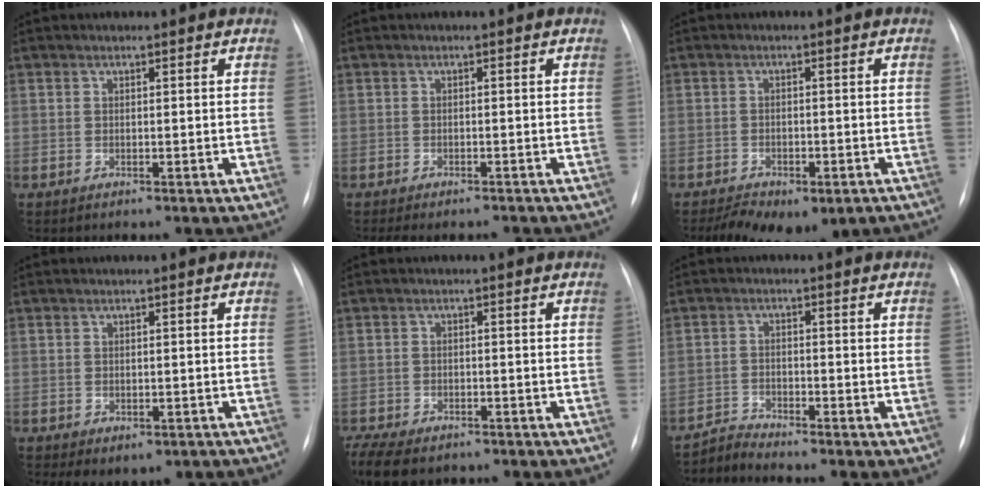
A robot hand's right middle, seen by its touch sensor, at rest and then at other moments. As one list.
[{"total": 5.7, "force": [-5.2, 1.6, 1.8], "torque": [-0.014, 0.000, -0.066]}, {"total": 10.4, "force": [-7.0, 5.2, 5.7], "torque": [-0.089, 0.004, -0.094]}, {"total": 4.5, "force": [-2.9, 2.7, 2.1], "torque": [-0.022, 0.007, -0.030]}, {"total": 12.6, "force": [-8.7, 6.8, 6.1], "torque": [-0.154, -0.013, -0.121]}, {"total": 2.8, "force": [-2.5, -0.6, -0.9], "torque": [0.022, -0.019, -0.049]}]